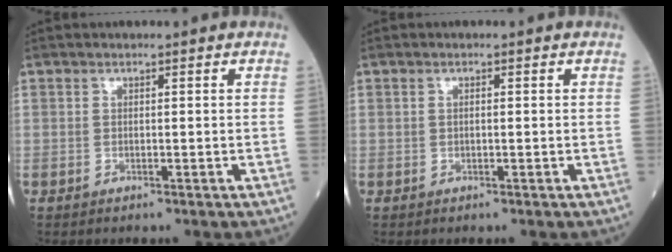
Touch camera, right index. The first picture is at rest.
{"total": 0.9, "force": [0.0, 0.5, 0.8], "torque": [-0.027, 0.005, 0.001]}